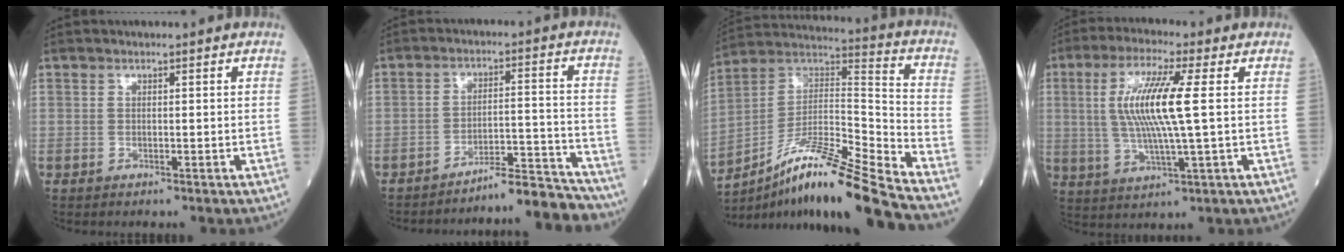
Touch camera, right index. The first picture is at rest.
{"total": 8.5, "force": [-8.5, 0.3, 1.0], "torque": [0.006, 0.040, -0.135]}
{"total": 19.3, "force": [-15.1, -0.8, 12.1], "torque": [-0.221, 0.006, -0.271]}
{"total": 10.9, "force": [1.5, 0.4, 10.8], "torque": [-0.224, 0.001, 0.028]}